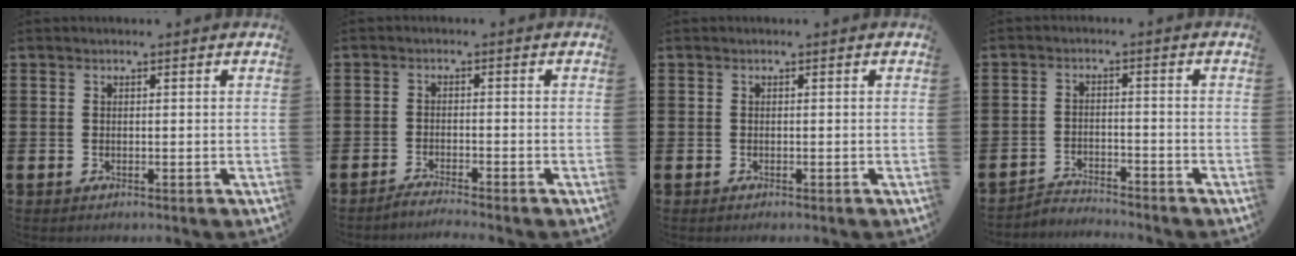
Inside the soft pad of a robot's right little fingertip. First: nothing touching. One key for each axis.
{"total": 1.8, "fx": -1.7, "fy": -0.2, "fz": 0.6, "tx": -0.008, "ty": 0.002, "tz": -0.032}
{"total": 0.0}
{"total": 2.8, "fx": -2.7, "fy": 0.1, "fz": -0.3, "tx": -0.003, "ty": 0.002, "tz": -0.061}